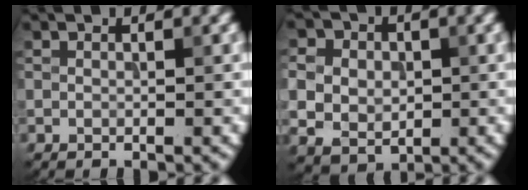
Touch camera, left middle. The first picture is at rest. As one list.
[{"total": 7.0, "force": [0.7, 5.9, 3.7], "torque": [-0.075, 0.020, 0.003]}]